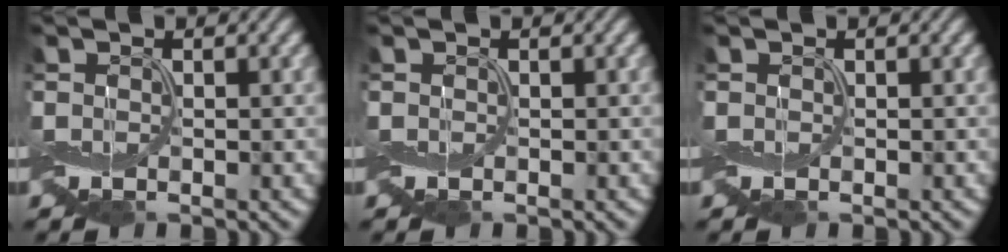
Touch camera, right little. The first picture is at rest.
{"total": 0.0}
{"total": 0.0}